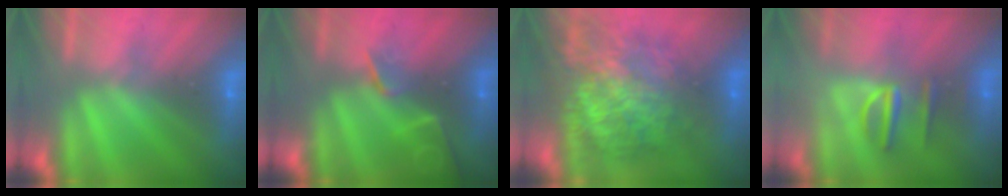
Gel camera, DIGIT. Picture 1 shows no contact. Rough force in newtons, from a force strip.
{"total": 2.1}
{"total": 7.3}
{"total": 2.8}